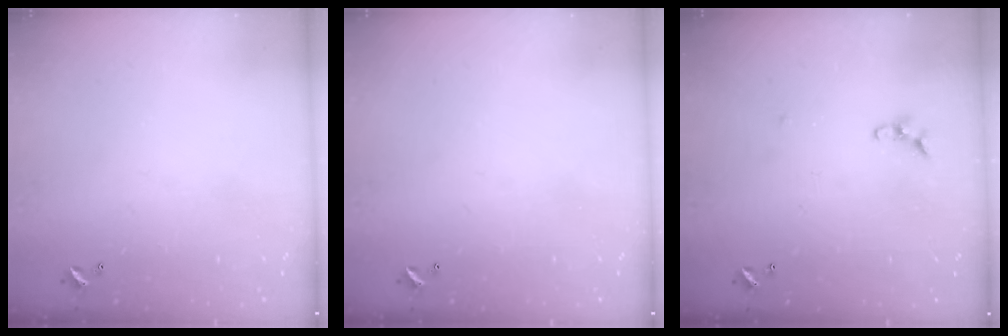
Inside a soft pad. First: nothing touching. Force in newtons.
{"total": 0.0}
{"total": 4.6, "press": 4.5, "slide": 0.7}